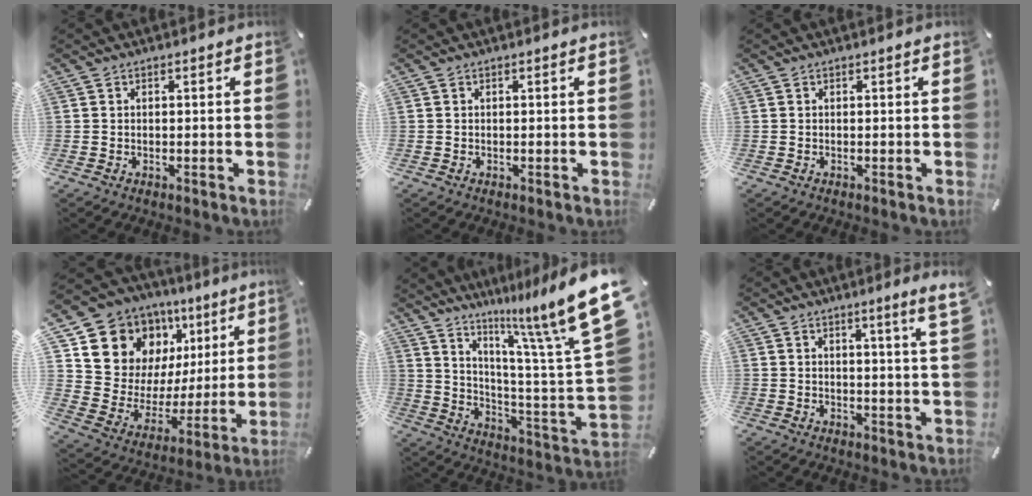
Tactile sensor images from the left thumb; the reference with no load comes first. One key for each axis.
{"total": 0.0}
{"total": 0.0}
{"total": 14.6, "fx": 8.8, "fy": 10.9, "fz": 3.8, "tx": -0.073, "ty": -0.080, "tz": 0.167}
{"total": 20.5, "fx": 13.1, "fy": 2.6, "fz": 15.6, "tx": -0.233, "ty": -0.097, "tz": 0.207}
{"total": 5.0, "fx": 2.8, "fy": -0.5, "fz": 4.1, "tx": -0.065, "ty": -0.016, "tz": 0.043}